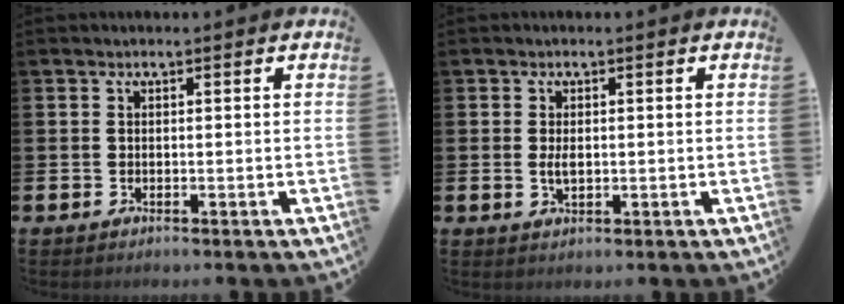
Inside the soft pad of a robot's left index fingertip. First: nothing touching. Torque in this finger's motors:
{"motor_torque": [0.56, 0.16, 0.04, 0.09]}